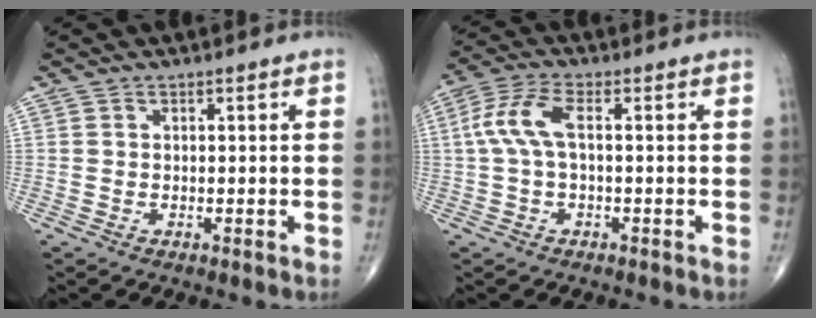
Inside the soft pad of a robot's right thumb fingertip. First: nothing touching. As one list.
[{"total": 6.8, "force": [0.5, 2.6, 6.3], "torque": [-0.156, 0.021, 0.006]}]